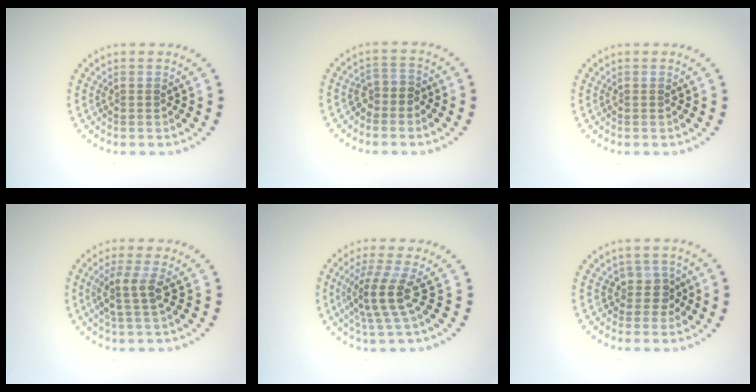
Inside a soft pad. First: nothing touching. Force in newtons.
{"total": 1.7, "press": 1.4, "slide": 1.0}
{"total": 0.0}
{"total": 2.7, "press": 2.1, "slide": 1.6}
{"total": 3.8, "press": 2.8, "slide": 2.6}
{"total": 2.0, "press": 1.6, "slide": 1.2}